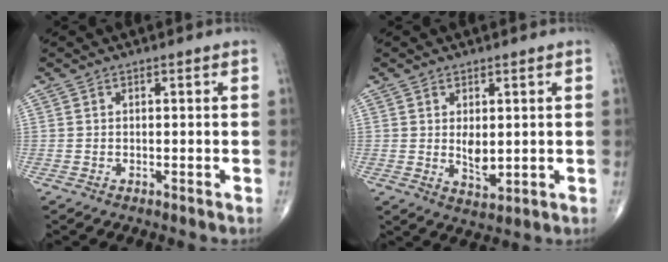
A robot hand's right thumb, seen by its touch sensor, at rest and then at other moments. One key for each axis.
{"total": 4.6, "fx": 0.5, "fy": 2.5, "fz": 3.8, "tx": -0.054, "ty": -0.014, "tz": 0.018}